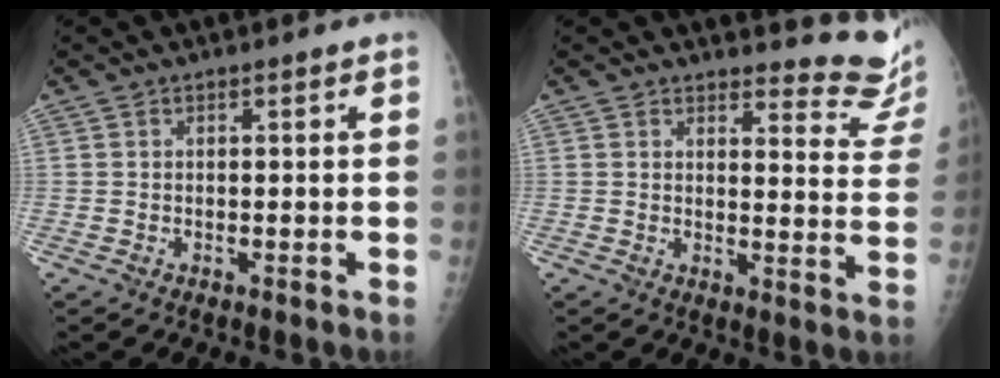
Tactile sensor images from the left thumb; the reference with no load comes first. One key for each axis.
{"total": 12.0, "fx": 11.7, "fy": 2.4, "fz": 1.2, "tx": 0.025, "ty": -0.130, "tz": 0.101}